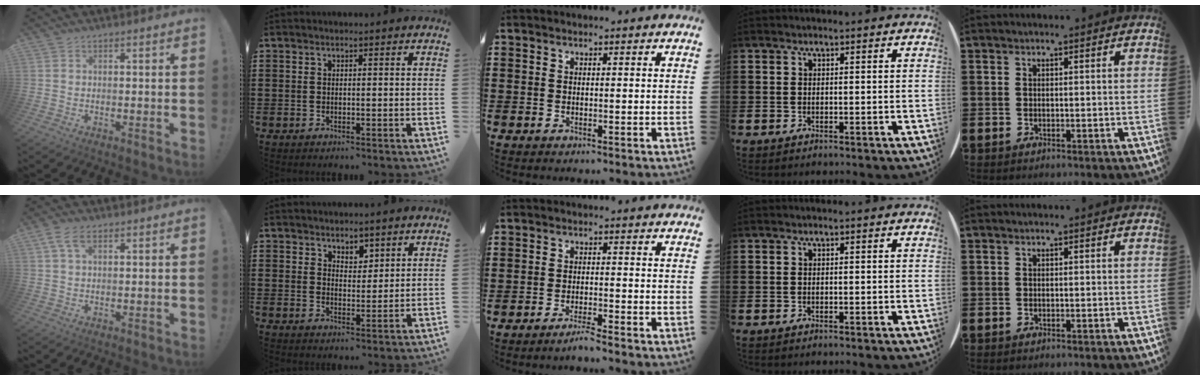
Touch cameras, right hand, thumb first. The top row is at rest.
{"thumb": {"total": 4.7, "force": [2.0, 2.4, 3.5], "torque": [-0.066, 0.002, 0.038]}, "index": {"total": 3.2, "force": [2.7, 1.6, 0.2], "torque": [-0.014, 0.005, 0.052]}, "middle": {"total": 2.1, "force": [-1.8, -0.2, 1.1], "torque": [-0.018, 0.001, -0.033]}}